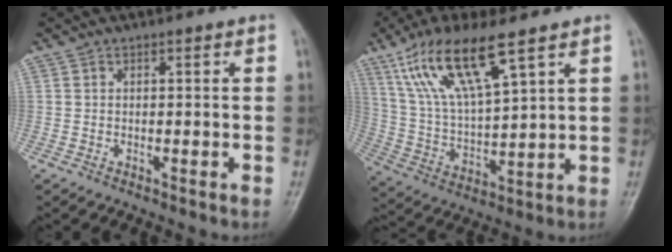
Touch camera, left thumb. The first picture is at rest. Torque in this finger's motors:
{"motor_torque": [0.72, 0.53, 1.39, -1.37, 0.60]}